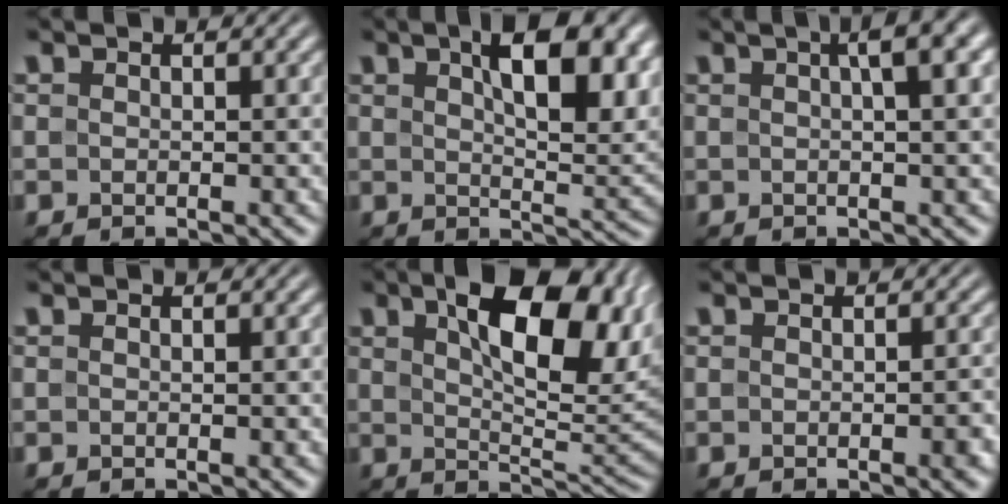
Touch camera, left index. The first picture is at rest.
{"total": 9.6, "force": [3.7, 3.7, 8.0], "torque": [-0.113, 0.003, 0.058]}
{"total": 4.4, "force": [1.5, 1.1, 4.0], "torque": [-0.044, 0.017, 0.013]}
{"total": 0.0}
{"total": 11.5, "force": [3.8, 4.8, 9.7], "torque": [-0.144, 0.006, 0.059]}
{"total": 1.3, "force": [-0.4, 0.4, 1.1], "torque": [-0.014, -0.004, -0.005]}